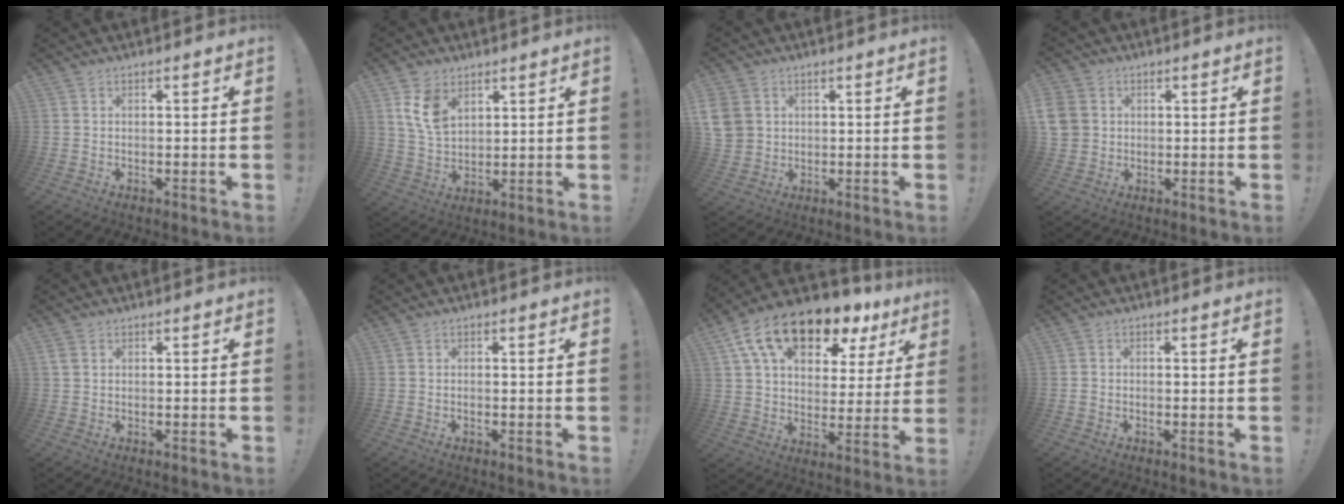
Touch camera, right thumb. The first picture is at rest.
{"total": 9.8, "force": [5.0, 6.4, 5.5], "torque": [-0.090, -0.017, 0.098]}
{"total": 6.8, "force": [1.6, 6.0, 2.9], "torque": [-0.074, 0.000, 0.035]}
{"total": 6.4, "force": [0.9, 5.7, 2.7], "torque": [-0.069, 0.003, 0.020]}
{"total": 1.9, "force": [0.7, 1.4, 1.1], "torque": [-0.017, 0.003, 0.014]}
{"total": 0.5, "force": [-0.5, 0.0, 0.1], "torque": [-0.013, 0.003, -0.006]}
{"total": 18.4, "force": [12.0, 8.8, 10.9], "torque": [-0.177, -0.072, 0.209]}
{"total": 1.1, "force": [-0.7, 0.7, 0.5], "torque": [-0.020, 0.007, -0.008]}